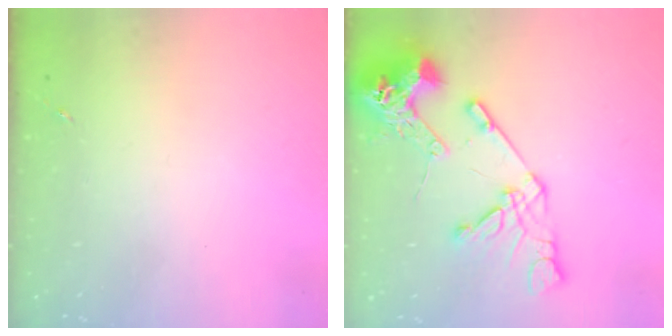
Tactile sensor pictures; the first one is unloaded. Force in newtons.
{"total": 19.7, "press": 19.5, "slide": 2.6}